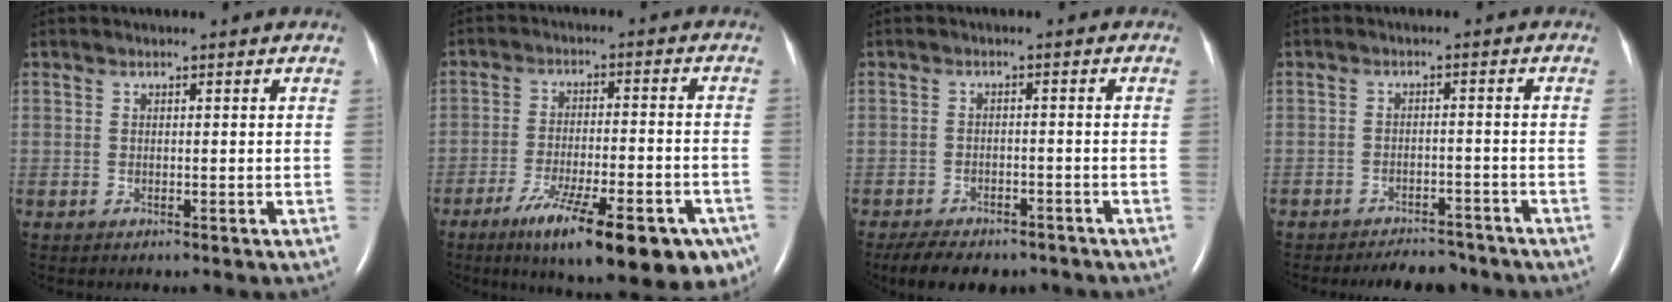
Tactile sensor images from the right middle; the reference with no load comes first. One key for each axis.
{"total": 19.9, "fx": -12.3, "fy": 5.1, "fz": 14.8, "tx": -0.164, "ty": -0.016, "tz": -0.178}
{"total": 10.6, "fx": -8.5, "fy": 4.5, "fz": 4.6, "tx": -0.080, "ty": -0.003, "tz": -0.119}
{"total": 6.8, "fx": -6.2, "fy": 2.3, "fz": 1.6, "tx": -0.021, "ty": -0.003, "tz": -0.084}